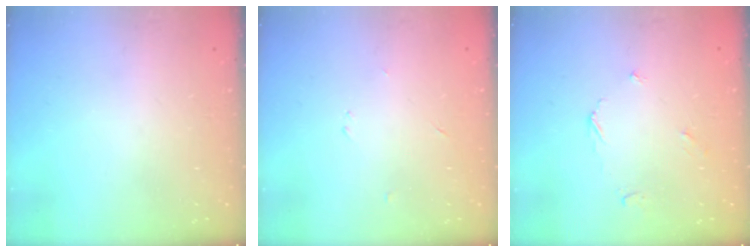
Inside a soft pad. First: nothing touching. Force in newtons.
{"total": 2.3, "press": 2.3, "slide": 0.3}
{"total": 3.5, "press": 3.5, "slide": 0.5}